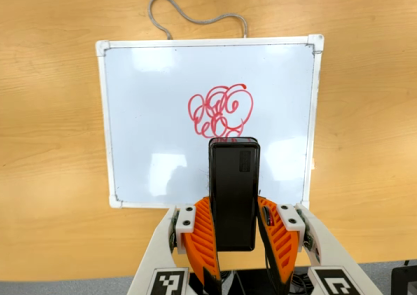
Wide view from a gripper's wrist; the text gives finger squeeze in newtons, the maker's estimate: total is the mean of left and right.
{"total": 4.9, "left": 3.4, "right": 6.5}